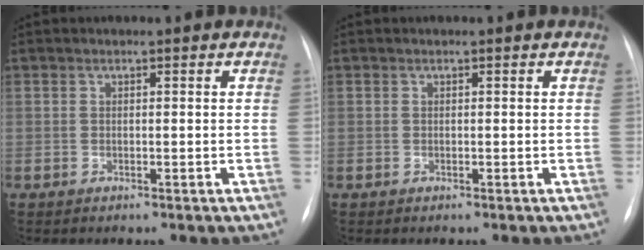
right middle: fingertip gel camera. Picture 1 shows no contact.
{"total": 0.0}